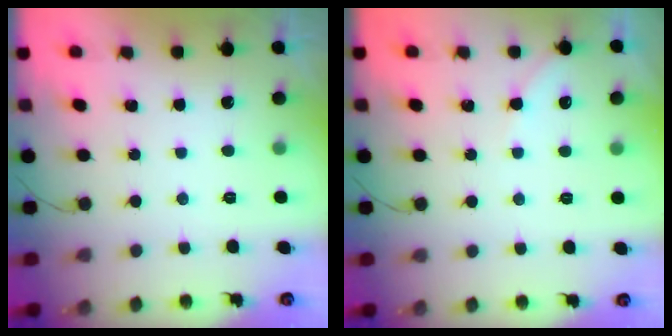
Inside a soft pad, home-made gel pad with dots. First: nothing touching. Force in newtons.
{"total": 3.3, "press": 3.2, "slide": 0.4}